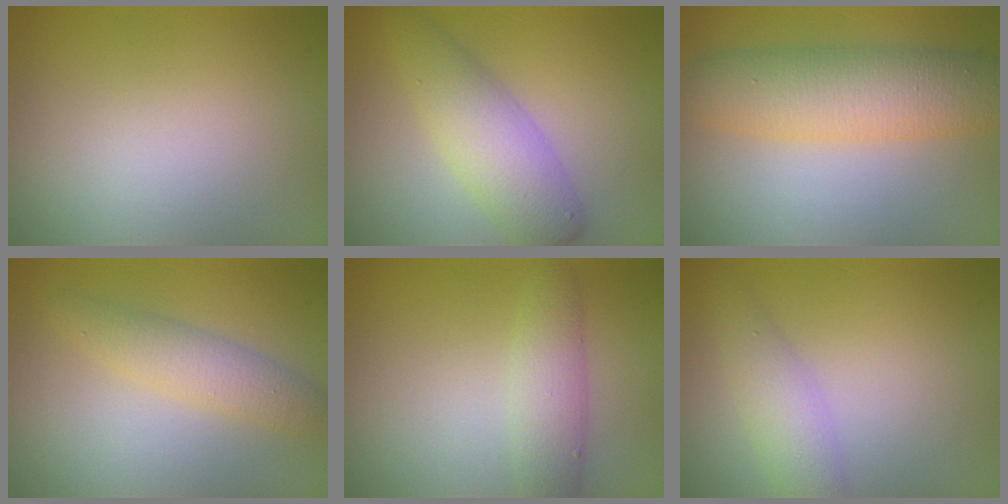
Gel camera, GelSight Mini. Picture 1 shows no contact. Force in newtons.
{"total": 4.5, "press": 4.5, "slide": 0.1}
{"total": 6.5, "press": 6.5, "slide": 0.1}
{"total": 2.9, "press": 2.9, "slide": 0.0}
{"total": 2.9, "press": 2.9, "slide": 0.0}
{"total": 2.8, "press": 2.8, "slide": 0.2}